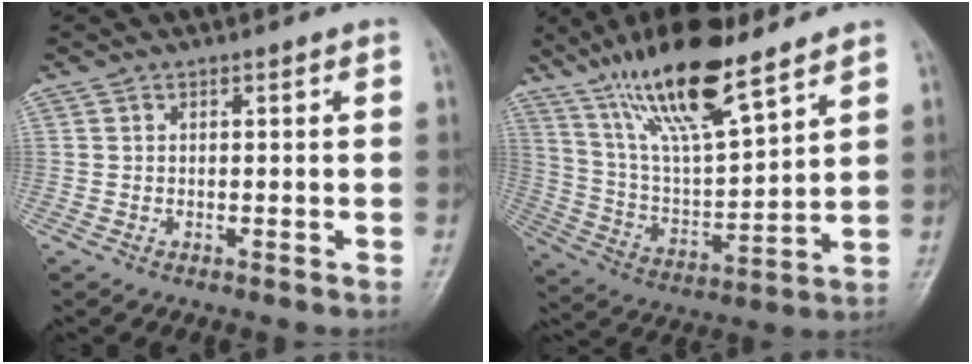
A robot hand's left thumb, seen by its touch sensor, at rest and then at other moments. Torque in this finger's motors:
{"motor_torque": [0.39, 0.04, 1.51, -1.26, 0.51]}